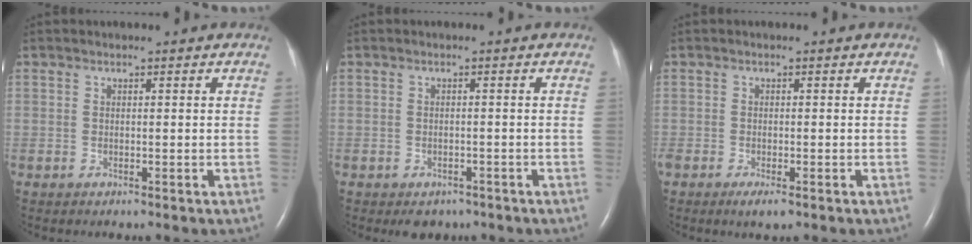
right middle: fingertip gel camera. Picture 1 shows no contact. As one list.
[{"total": 2.8, "force": [-2.1, 1.7, 0.8], "torque": [-0.008, 0.002, -0.019]}, {"total": 2.3, "force": [-1.4, 0.6, 1.7], "torque": [-0.032, -0.005, -0.022]}]